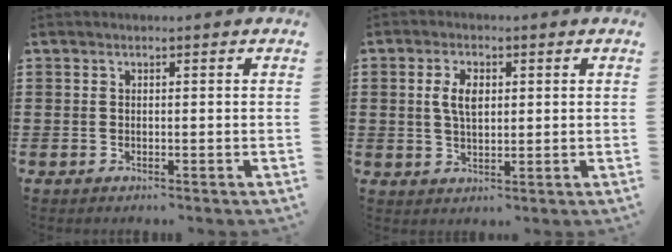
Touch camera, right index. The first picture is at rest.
{"total": 4.5, "force": [0.9, 2.3, 3.8], "torque": [-0.079, 0.010, 0.014]}